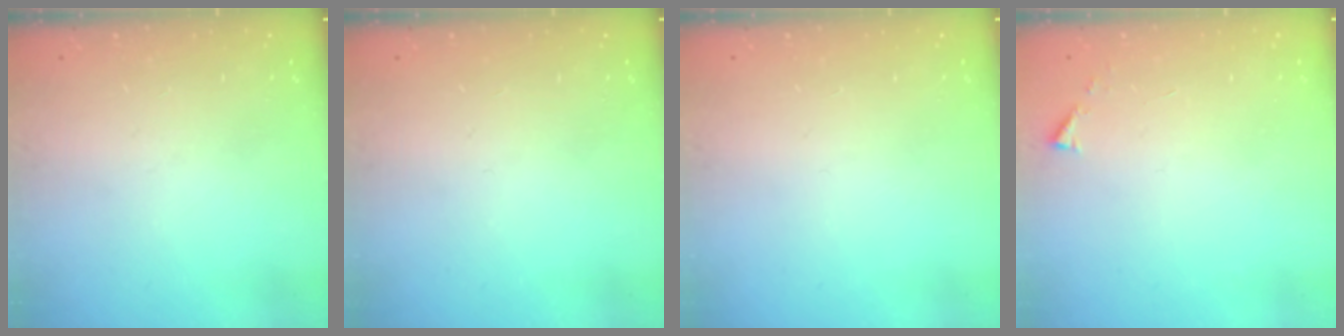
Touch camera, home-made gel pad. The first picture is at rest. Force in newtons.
{"total": 0.0}
{"total": 0.0}
{"total": 2.9, "press": 2.9, "slide": 0.4}